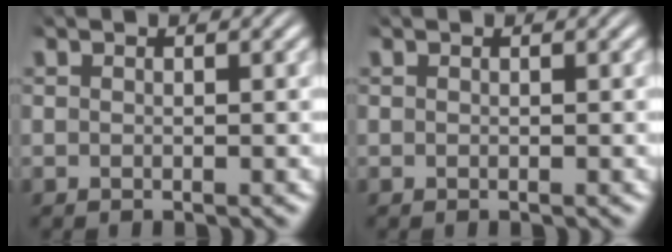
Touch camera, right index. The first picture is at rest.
{"total": 0.0}